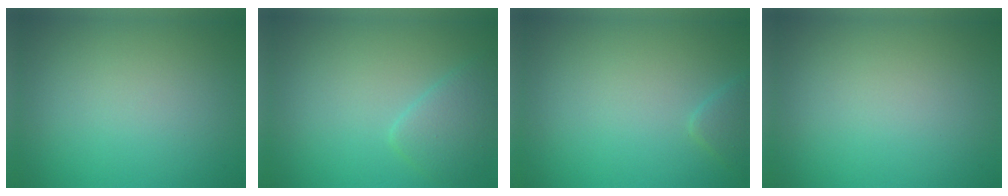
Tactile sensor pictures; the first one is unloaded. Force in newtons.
{"total": 2.5, "press": 2.5, "slide": 0.1}
{"total": 1.3, "press": 1.3, "slide": 0.0}
{"total": 0.0}